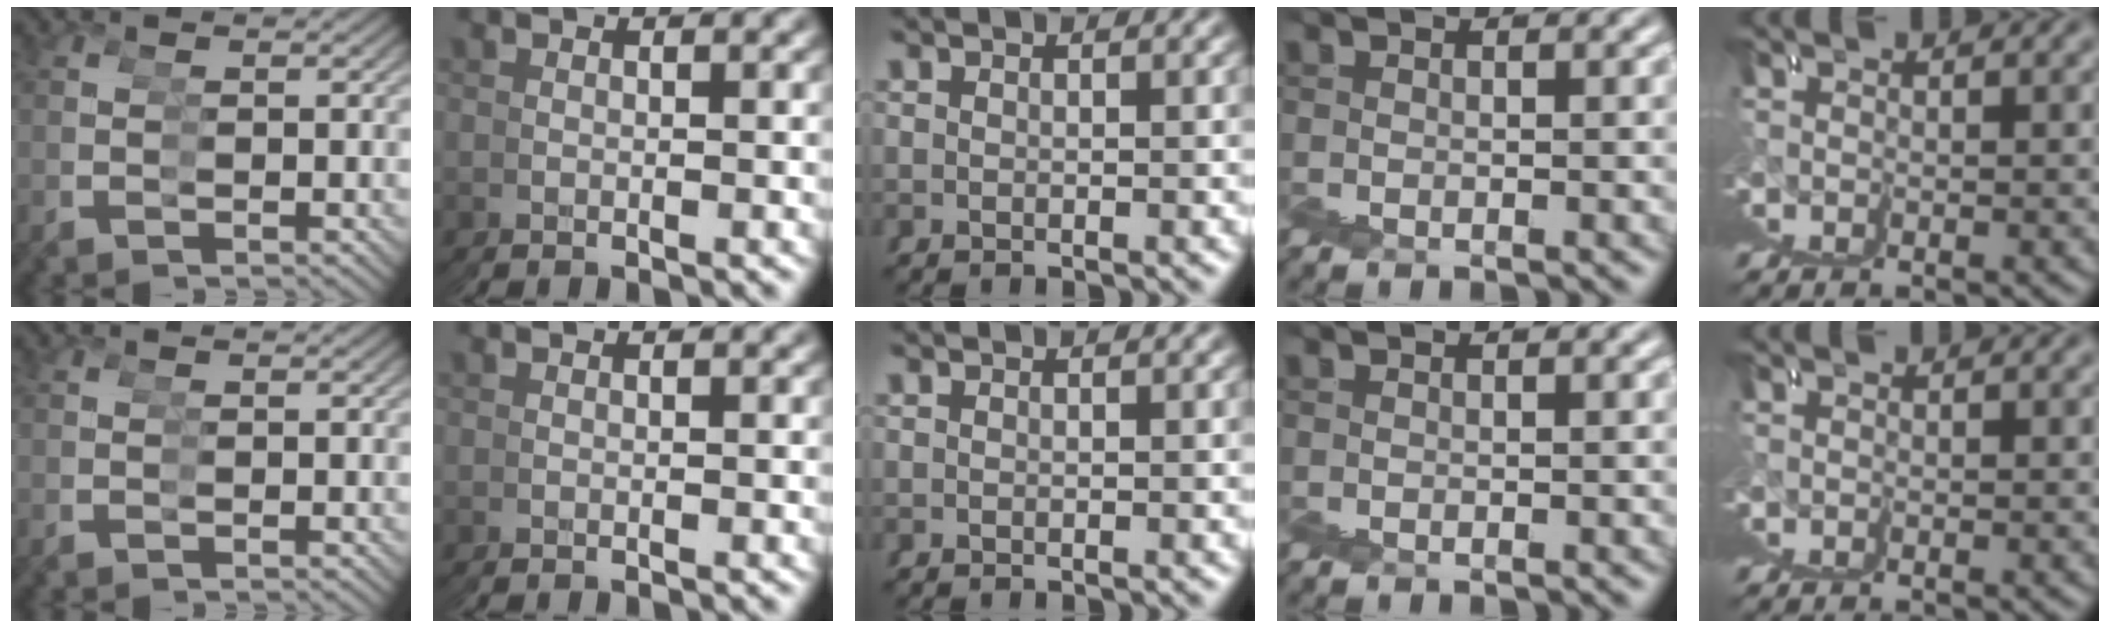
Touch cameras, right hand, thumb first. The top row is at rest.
{}